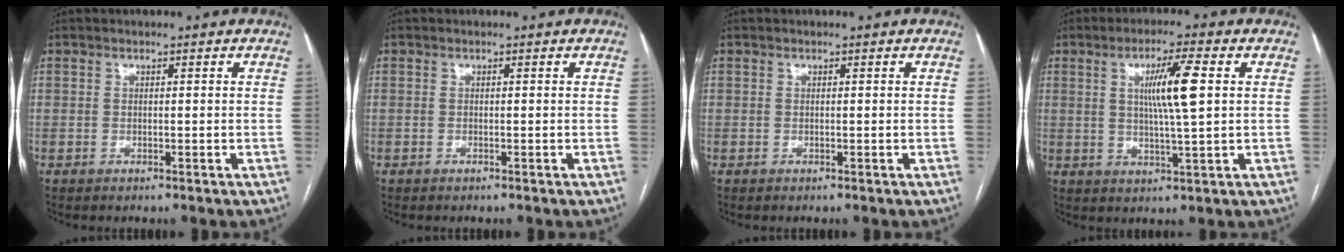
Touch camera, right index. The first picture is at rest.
{"total": 0.0}
{"total": 0.0}
{"total": 7.8, "force": [1.7, 0.0, 7.6], "torque": [-0.137, -0.001, 0.031]}